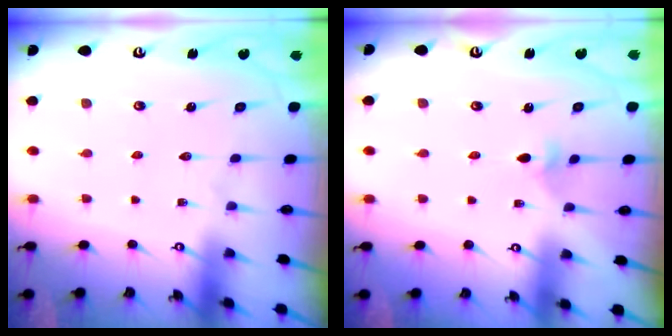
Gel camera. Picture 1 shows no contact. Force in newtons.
{"total": 3.8, "press": 3.8, "slide": 0.8}